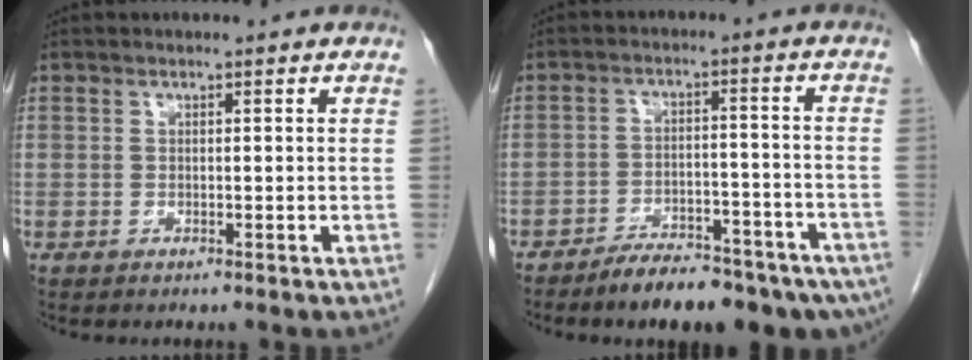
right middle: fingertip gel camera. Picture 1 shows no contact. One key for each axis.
{"total": 13.3, "fx": -10.4, "fy": 4.2, "fz": 7.1, "tx": -0.068, "ty": 0.024, "tz": -0.147}